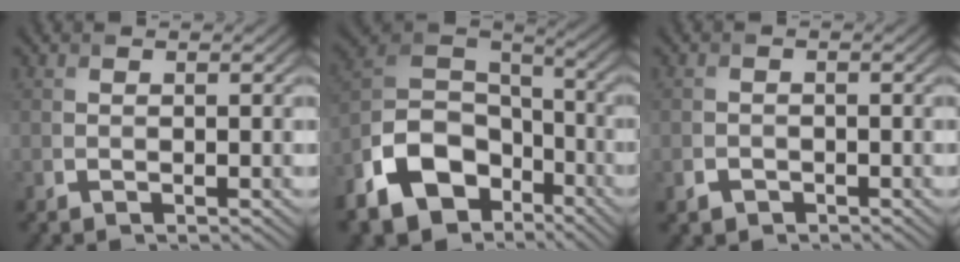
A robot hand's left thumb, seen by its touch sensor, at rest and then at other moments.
{"total": 15.9, "force": [-8.3, 10.5, 8.7], "torque": [-0.219, -0.039, -0.150]}
{"total": 1.8, "force": [-1.1, 1.4, 0.5], "torque": [-0.009, -0.004, -0.023]}